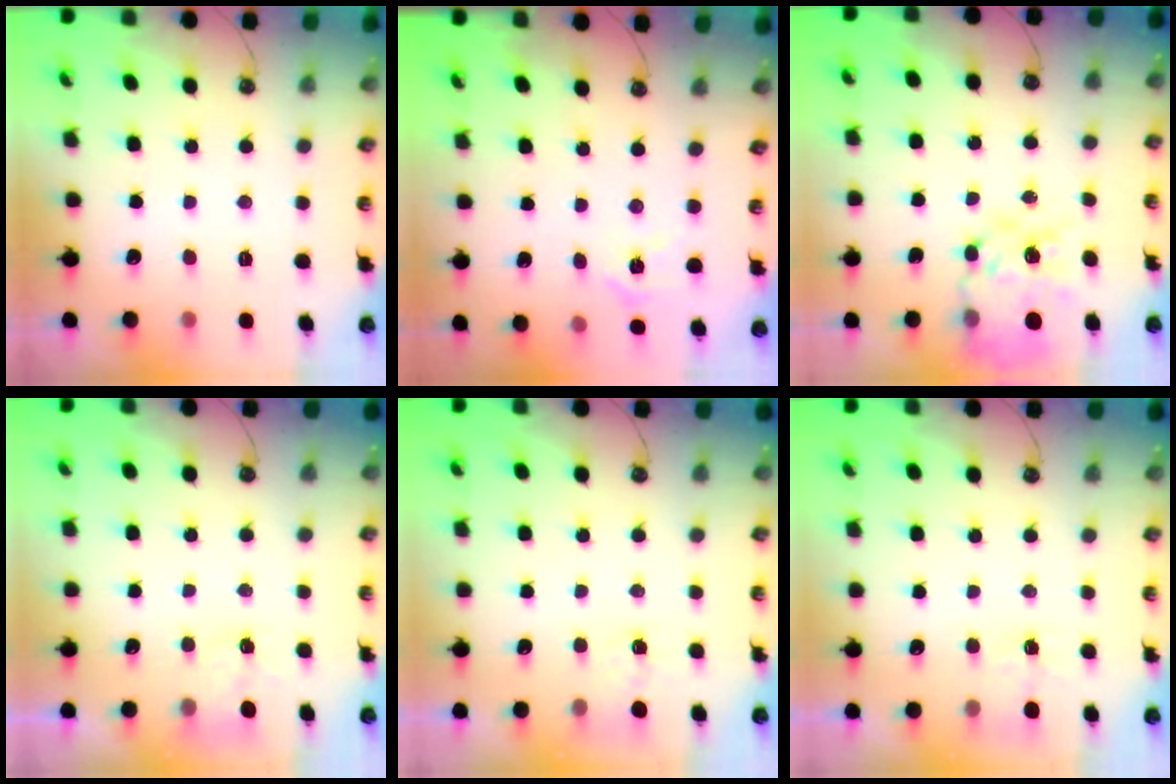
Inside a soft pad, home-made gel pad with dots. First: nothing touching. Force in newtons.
{"total": 4.4, "press": 4.4, "slide": 0.5}
{"total": 16.9, "press": 16.8, "slide": 1.6}
{"total": 2.7, "press": 2.7, "slide": 0.4}
{"total": 1.8, "press": 1.8, "slide": 0.3}
{"total": 2.5, "press": 2.5, "slide": 0.4}